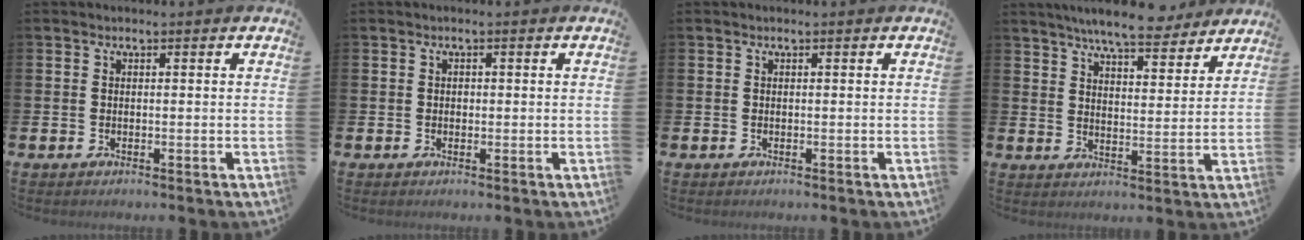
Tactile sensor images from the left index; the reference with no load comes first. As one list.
[{"total": 0.6, "force": [0.0, 0.6, 0.2], "torque": [-0.005, 0.004, -0.002]}, {"total": 0.0}, {"total": 7.7, "force": [7.2, 1.0, 2.5], "torque": [-0.051, -0.038, 0.126]}]